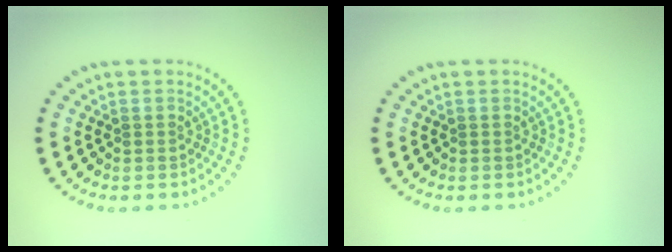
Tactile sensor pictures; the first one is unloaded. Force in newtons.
{"total": 0.0}